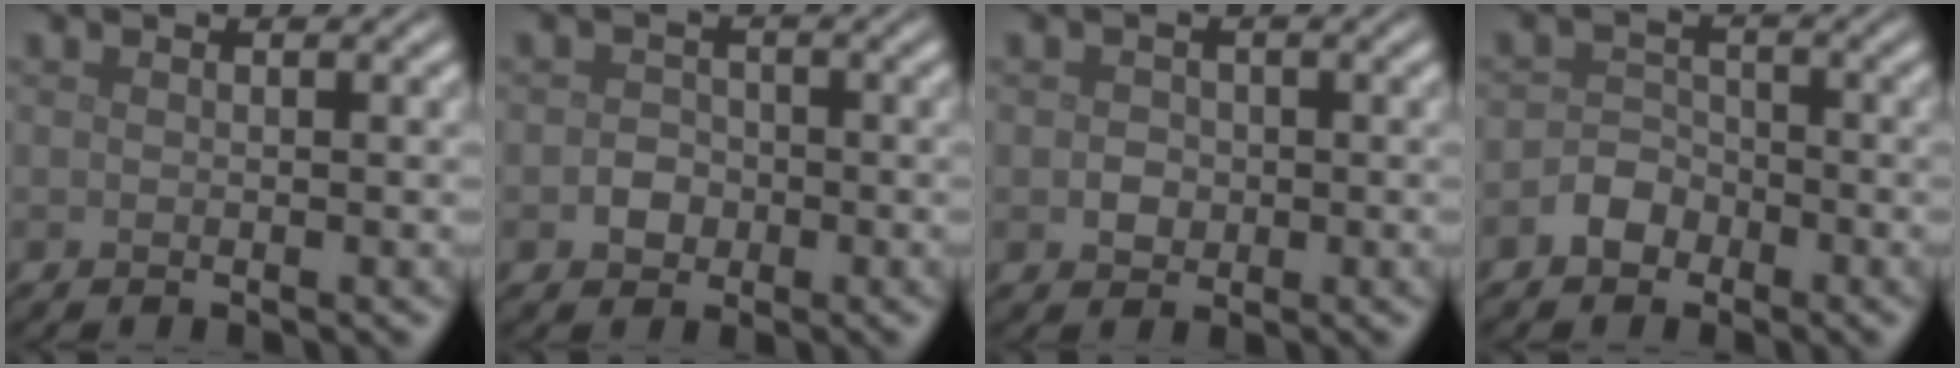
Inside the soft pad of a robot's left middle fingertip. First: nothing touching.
{"total": 1.9, "force": [-0.6, 1.6, 0.7], "torque": [-0.006, 0.002, -0.016]}
{"total": 1.5, "force": [-0.2, 1.4, 0.6], "torque": [-0.005, -0.001, -0.008]}
{"total": 2.2, "force": [-1.3, 1.6, 0.7], "torque": [-0.007, 0.009, -0.028]}